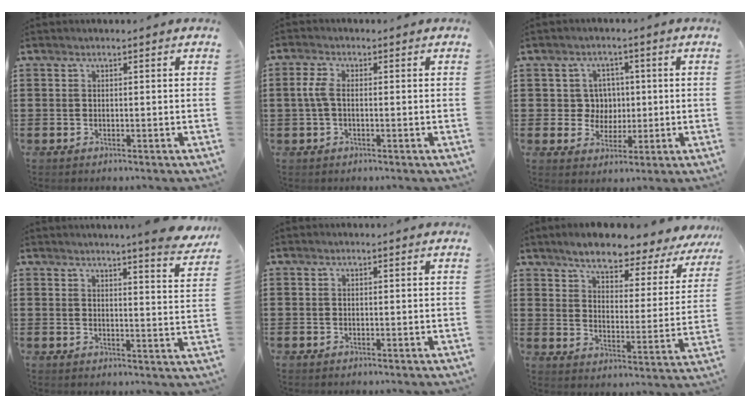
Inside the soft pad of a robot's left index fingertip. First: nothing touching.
{"total": 2.9, "force": [-0.2, 1.2, 2.6], "torque": [-0.066, -0.001, -0.008]}
{"total": 4.4, "force": [0.5, 4.1, 1.4], "torque": [-0.041, 0.009, 0.004]}
{"total": 5.4, "force": [4.9, -0.7, 2.3], "torque": [-0.046, -0.027, 0.081]}
{"total": 0.0}
{"total": 6.7, "force": [6.0, 1.2, 2.7], "torque": [-0.065, -0.040, 0.096]}